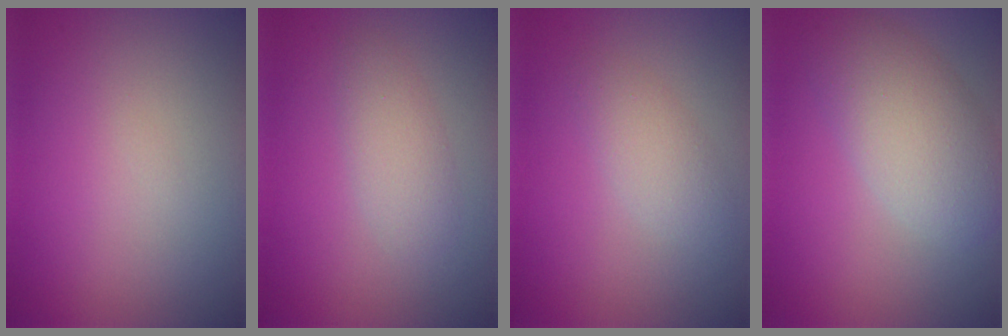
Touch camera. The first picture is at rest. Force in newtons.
{"total": 2.3, "press": 2.3, "slide": 0.1}
{"total": 2.1, "press": 2.1, "slide": 0.1}
{"total": 5.4, "press": 5.4, "slide": 0.2}